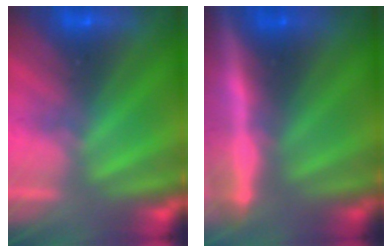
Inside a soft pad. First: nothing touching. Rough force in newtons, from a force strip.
{"total": 7.0}